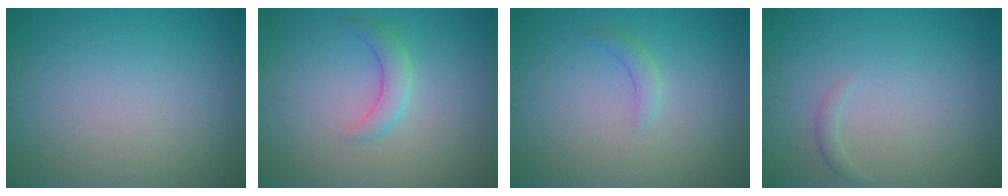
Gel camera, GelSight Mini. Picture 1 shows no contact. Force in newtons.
{"total": 2.1, "press": 2.1, "slide": 0.1}
{"total": 1.2, "press": 1.2, "slide": 0.1}
{"total": 0.7, "press": 0.7, "slide": 0.0}